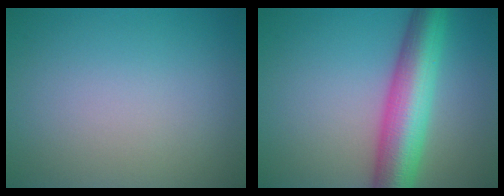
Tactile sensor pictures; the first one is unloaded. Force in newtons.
{"total": 8.5, "press": 8.5, "slide": 0.2}